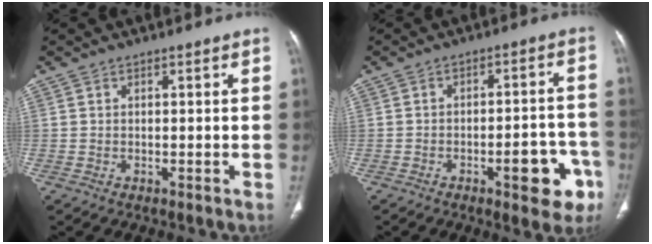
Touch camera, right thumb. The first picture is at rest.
{"total": 10.2, "force": [-4.8, 3.9, 8.2], "torque": [-0.076, 0.034, -0.057]}